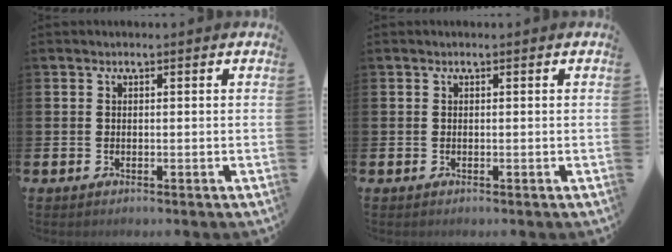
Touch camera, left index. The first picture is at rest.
{"total": 0.0}